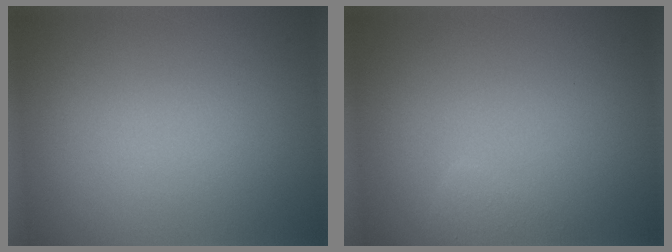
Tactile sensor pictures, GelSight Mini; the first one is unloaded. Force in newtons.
{"total": 1.3, "press": 1.3, "slide": 0.1}